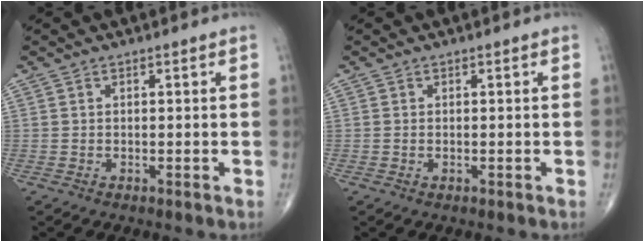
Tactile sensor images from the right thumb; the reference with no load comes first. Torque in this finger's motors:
{"motor_torque": [-0.34, -0.05, -0.18, -0.11, 0.06]}